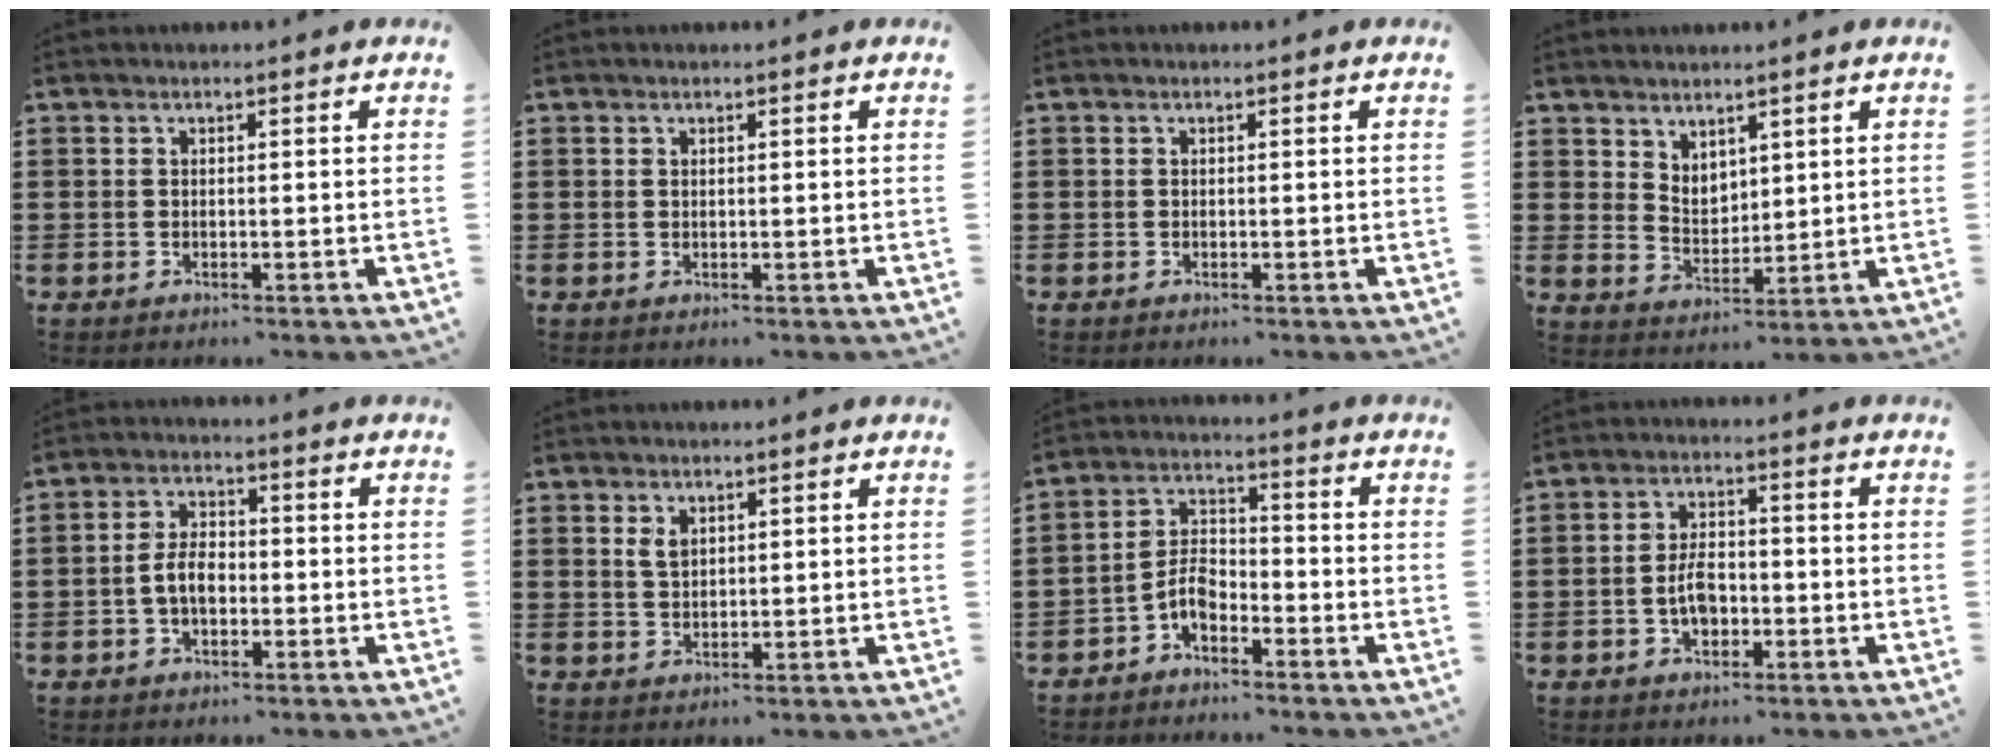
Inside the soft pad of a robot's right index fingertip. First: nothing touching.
{"total": 0.0}
{"total": 0.0}
{"total": 3.7, "force": [3.1, 2.0, 0.6], "torque": [-0.023, -0.003, 0.058]}
{"total": 4.8, "force": [-1.1, 2.5, 3.9], "torque": [-0.091, 0.002, -0.028]}
{"total": 2.0, "force": [1.1, 1.0, 1.2], "torque": [-0.027, 0.003, 0.021]}
{"total": 4.6, "force": [-2.9, 2.2, 2.9], "torque": [-0.074, 0.003, -0.060]}
{"total": 4.4, "force": [-1.2, 2.3, 3.6], "torque": [-0.072, 0.003, -0.022]}